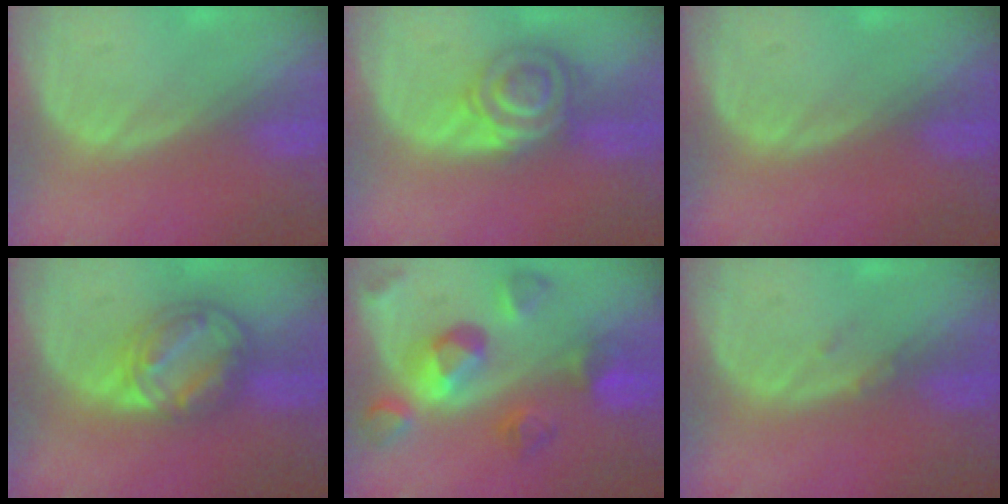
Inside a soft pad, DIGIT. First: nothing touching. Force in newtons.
{"total": 7.1, "press": 6.0, "slide": 3.8}
{"total": 0.0}
{"total": 8.1, "press": 7.0, "slide": 4.1}
{"total": 10.2, "press": 9.0, "slide": 4.8}
{"total": 0.8, "press": 0.8, "slide": 0.1}